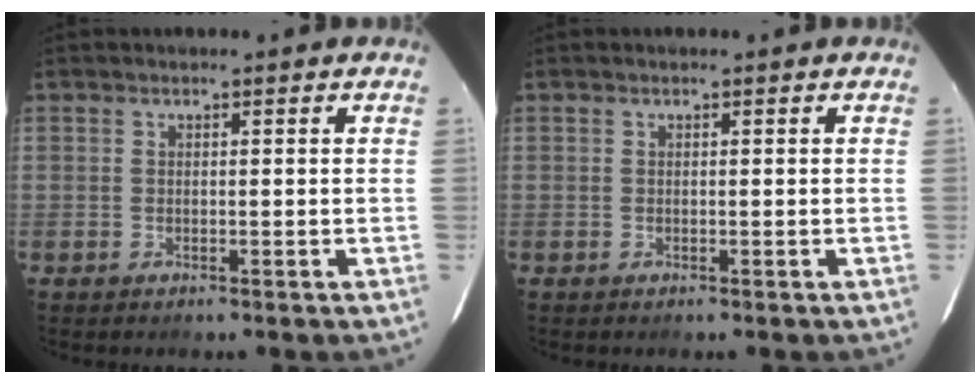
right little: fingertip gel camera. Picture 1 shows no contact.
{"total": 0.0}